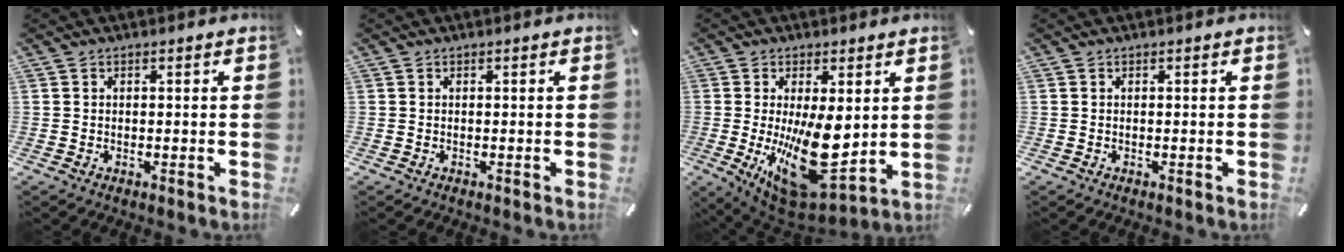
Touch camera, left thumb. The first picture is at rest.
{"total": 0.0}
{"total": 20.7, "force": [-0.3, 10.3, 17.9], "torque": [-0.289, -0.045, 0.022]}
{"total": 0.0}